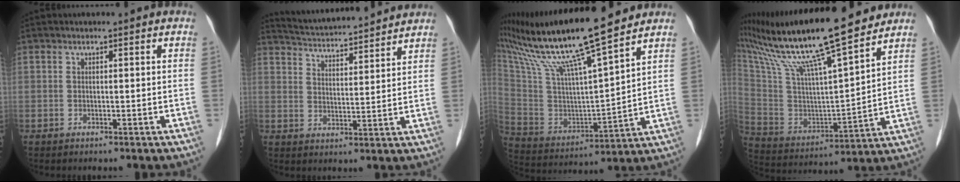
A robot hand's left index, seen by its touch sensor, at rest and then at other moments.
{"total": 14.3, "force": [13.6, 1.3, 4.2], "torque": [-0.077, 0.024, 0.202]}
{"total": 20.3, "force": [16.5, 0.3, 11.8], "torque": [-0.221, 0.010, 0.300]}
{"total": 22.6, "force": [18.3, 1.4, 13.1], "torque": [-0.240, 0.014, 0.322]}